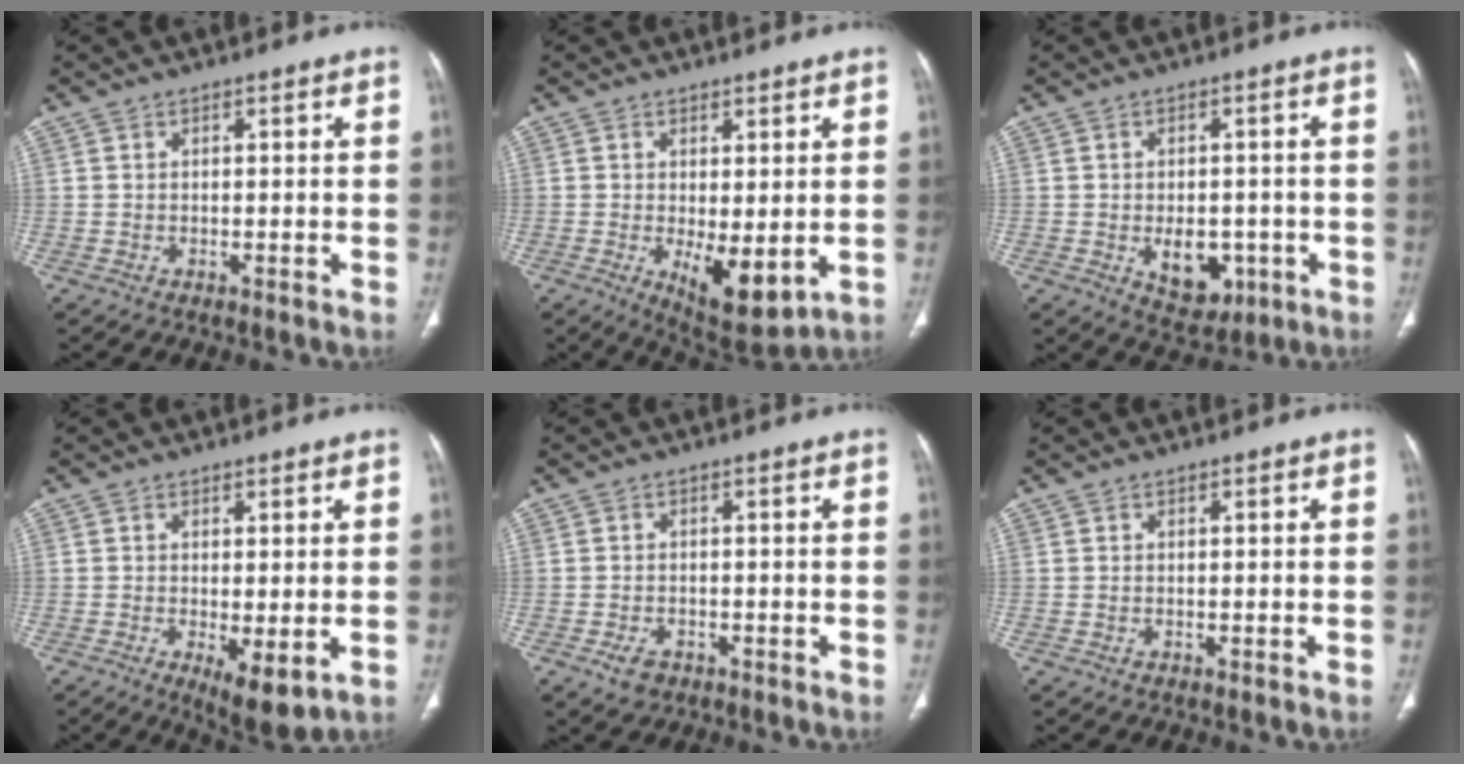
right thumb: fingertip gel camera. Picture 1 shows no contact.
{"total": 8.9, "force": [-1.4, 3.8, 8.0], "torque": [-0.113, -0.025, -0.006]}
{"total": 8.1, "force": [-2.2, 5.4, 5.7], "torque": [-0.053, 0.003, -0.015]}
{"total": 6.6, "force": [-1.5, 2.4, 6.0], "torque": [-0.096, -0.022, -0.016]}
{"total": 3.1, "force": [-1.7, 2.1, 1.6], "torque": [-0.028, 0.003, -0.023]}
{"total": 0.0}